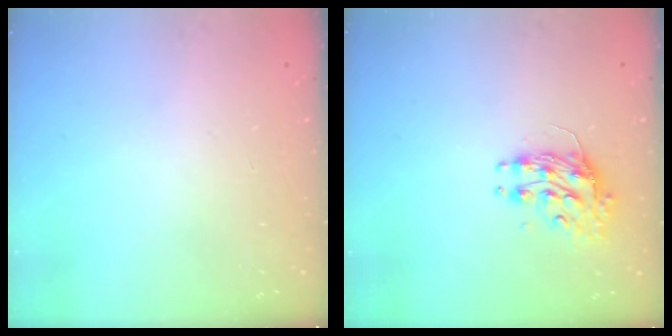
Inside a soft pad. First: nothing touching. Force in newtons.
{"total": 10.4, "press": 10.3, "slide": 0.8}